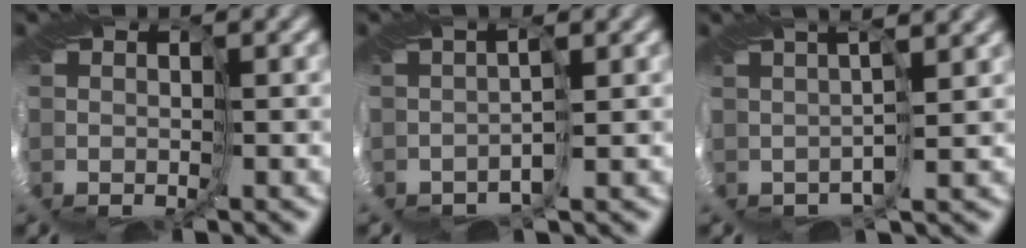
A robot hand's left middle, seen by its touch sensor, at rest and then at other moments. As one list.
[{"total": 0.7, "force": [-0.7, 0.0, 0.1], "torque": [-0.017, 0.002, -0.012]}, {"total": 3.3, "force": [2.7, 0.3, 2.0], "torque": [-0.015, 0.044, 0.027]}]